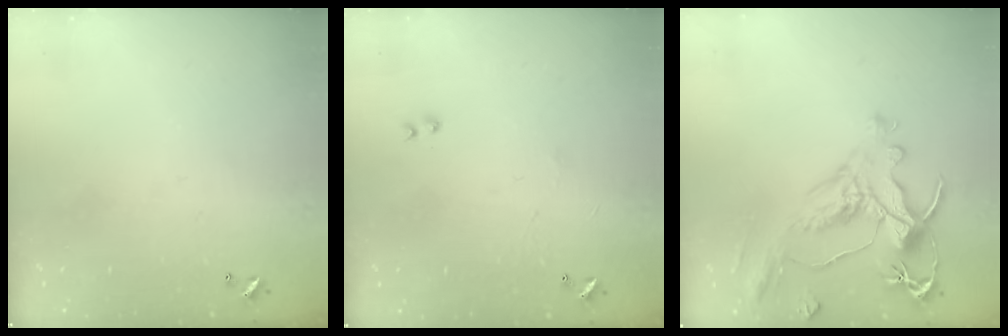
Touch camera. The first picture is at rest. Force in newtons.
{"total": 0.9, "press": 0.8, "slide": 0.5}
{"total": 1.5, "press": 0.7, "slide": 1.3}